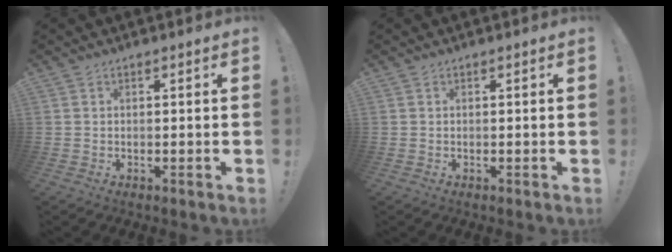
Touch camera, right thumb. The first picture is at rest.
{"total": 0.0}